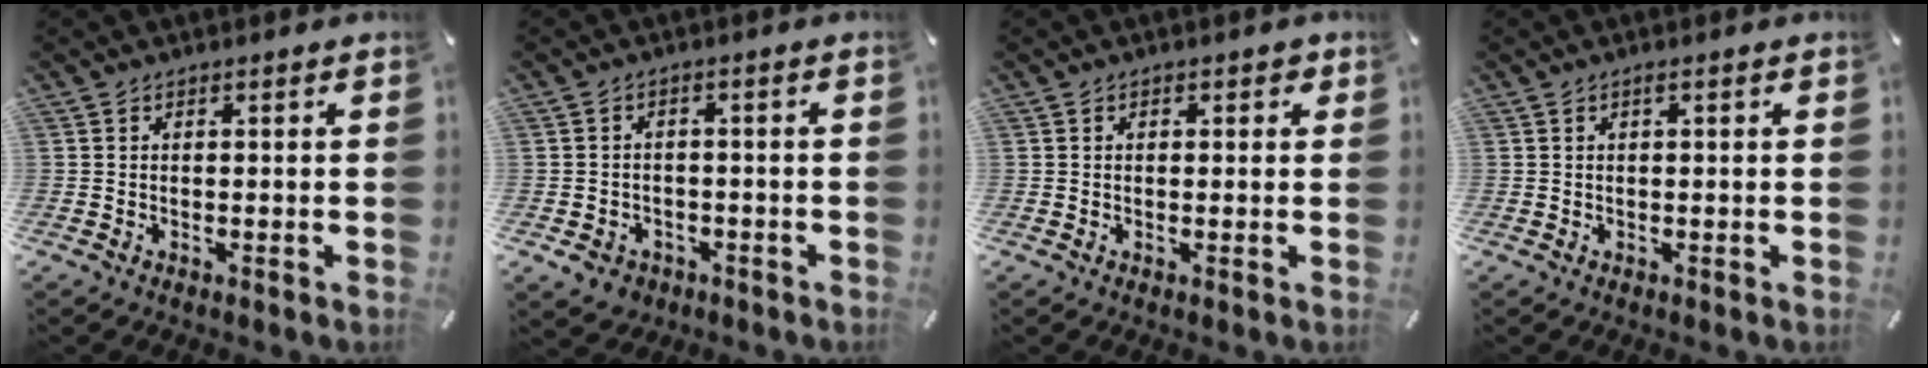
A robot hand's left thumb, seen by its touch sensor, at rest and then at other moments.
{"total": 4.5, "force": [-2.2, 3.7, 1.5], "torque": [-0.037, 0.009, -0.042]}
{"total": 1.4, "force": [0.4, 1.0, 1.0], "torque": [-0.004, 0.001, 0.001]}
{"total": 1.2, "force": [0.2, 0.2, 1.1], "torque": [-0.021, -0.001, 0.004]}